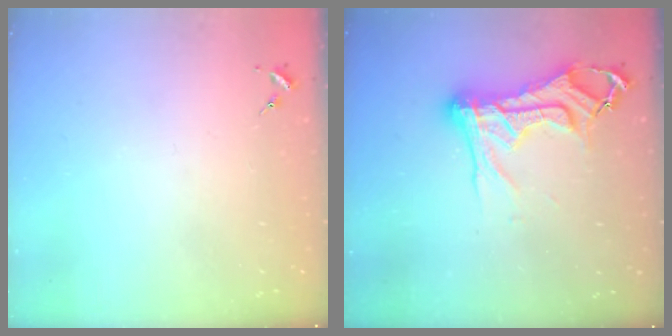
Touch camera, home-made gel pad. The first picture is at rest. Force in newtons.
{"total": 17.6, "press": 17.6, "slide": 1.8}